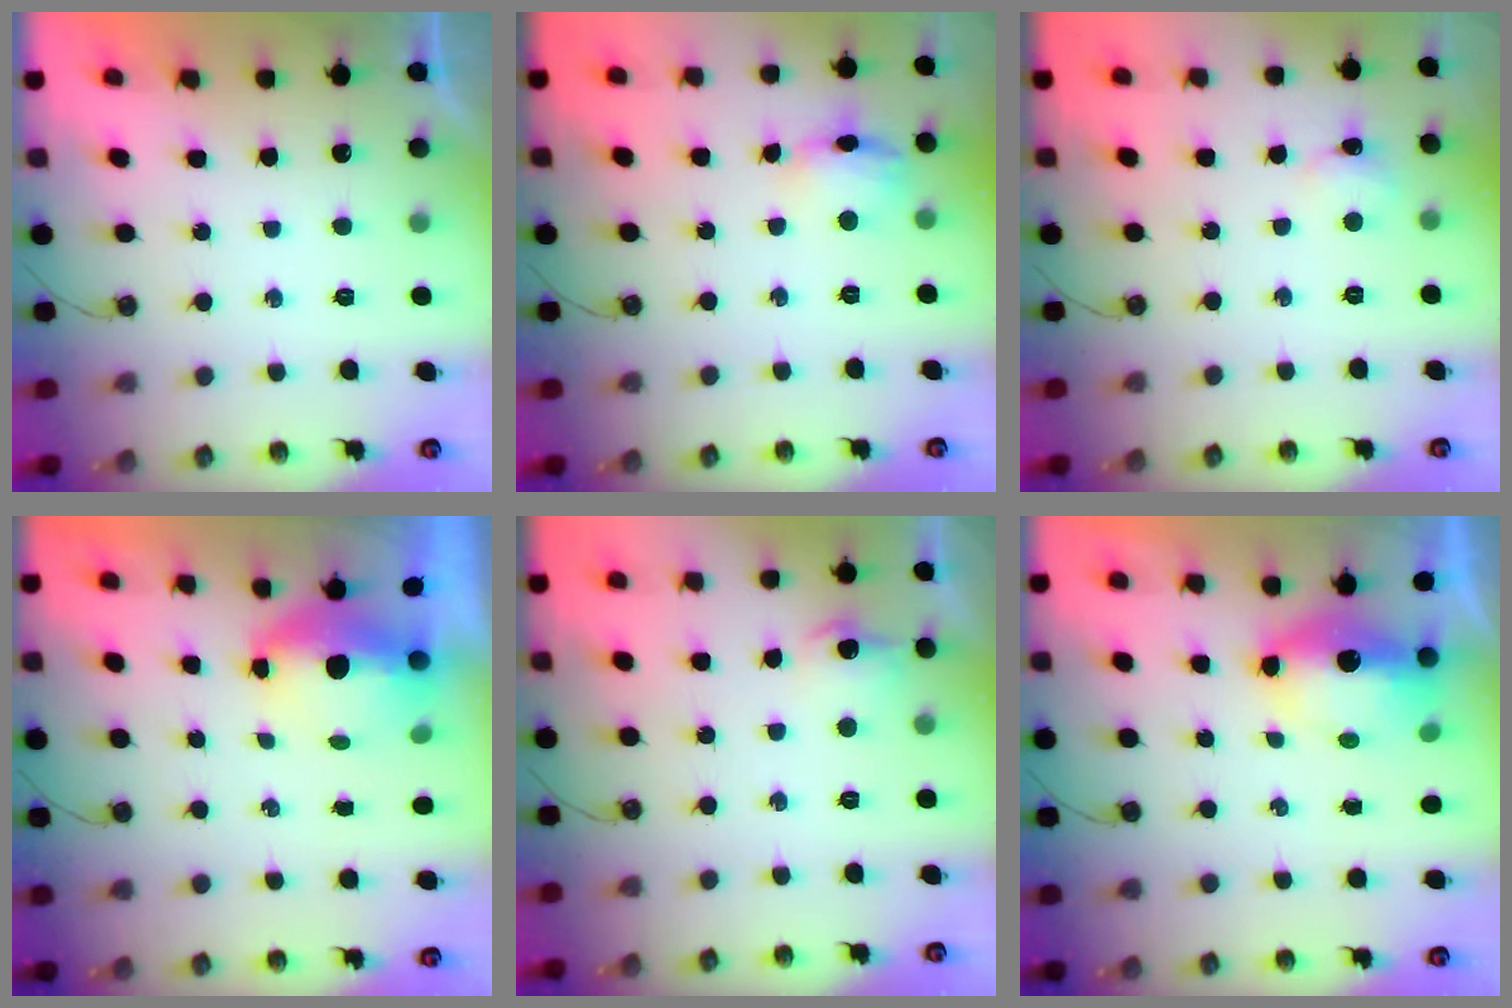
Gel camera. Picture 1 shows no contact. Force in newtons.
{"total": 9.9, "press": 9.8, "slide": 1.2}
{"total": 2.5, "press": 2.4, "slide": 0.5}
{"total": 6.2, "press": 6.1, "slide": 0.8}
{"total": 7.4, "press": 7.4, "slide": 0.7}
{"total": 7.8, "press": 7.7, "slide": 1.4}